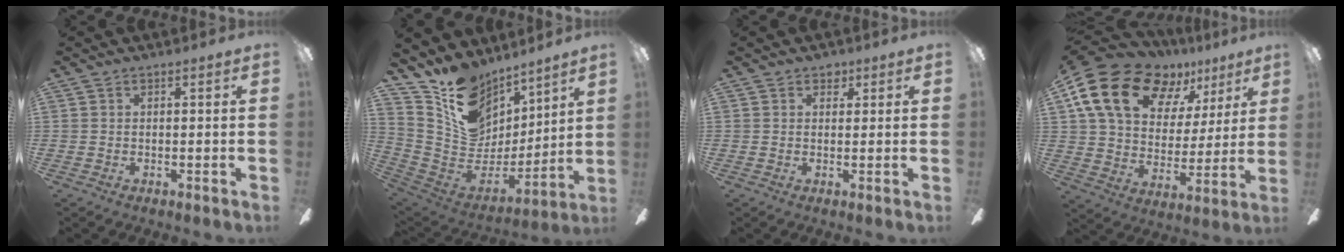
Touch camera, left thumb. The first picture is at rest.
{"total": 15.0, "force": [10.9, 9.5, 3.8], "torque": [-0.090, -0.089, 0.212]}
{"total": 2.1, "force": [1.3, 1.6, 0.7], "torque": [0.009, -0.004, 0.019]}
{"total": 20.4, "force": [12.5, 12.2, 10.7], "torque": [-0.208, -0.059, 0.229]}